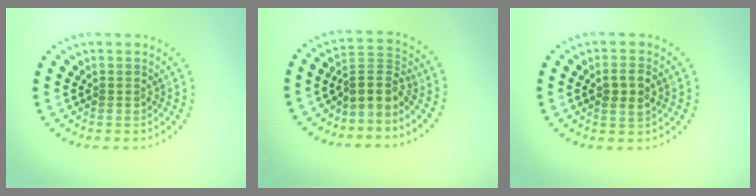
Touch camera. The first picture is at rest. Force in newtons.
{"total": 3.0, "press": 2.0, "slide": 2.2}
{"total": 2.2, "press": 2.1, "slide": 0.4}